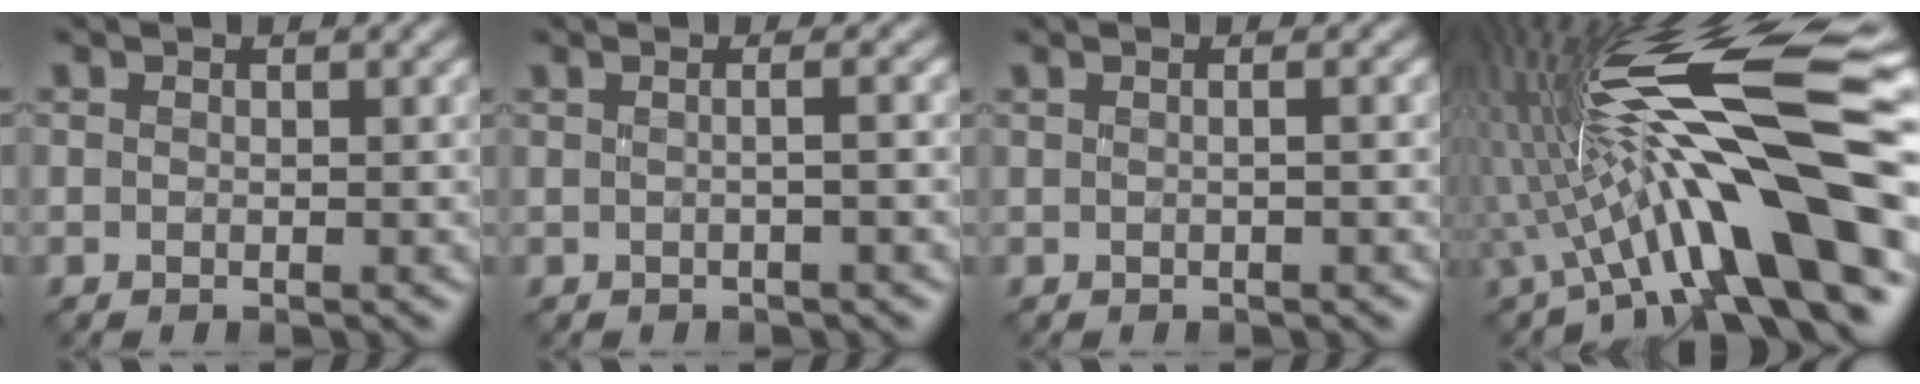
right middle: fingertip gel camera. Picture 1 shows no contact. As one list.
[{"total": 1.5, "force": [0.1, 0.3, 1.5], "torque": [-0.010, -0.008, 0.000]}, {"total": 0.8, "force": [0.1, -0.1, 0.8], "torque": [-0.012, -0.011, 0.001]}, {"total": 14.7, "force": [0.3, 3.0, 14.4], "torque": [-0.235, 0.027, 0.003]}]